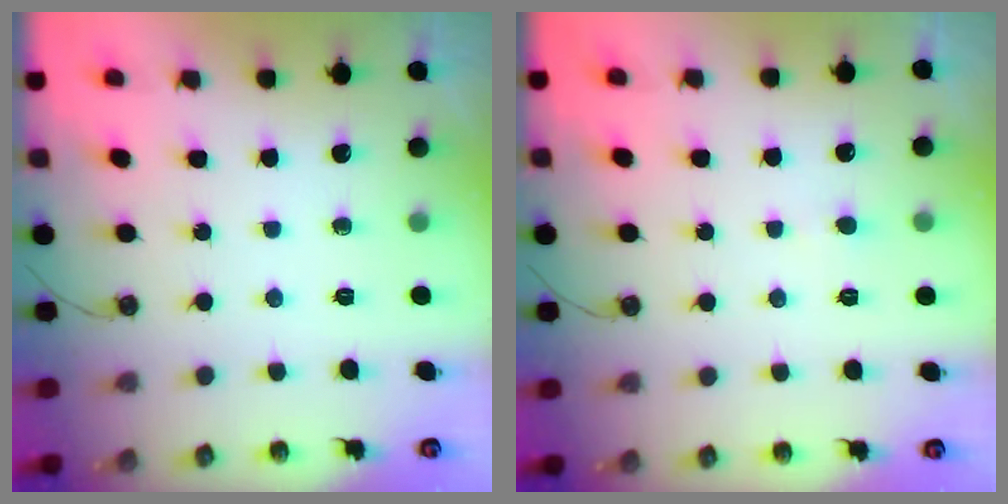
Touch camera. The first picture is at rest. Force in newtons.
{"total": 0.0}